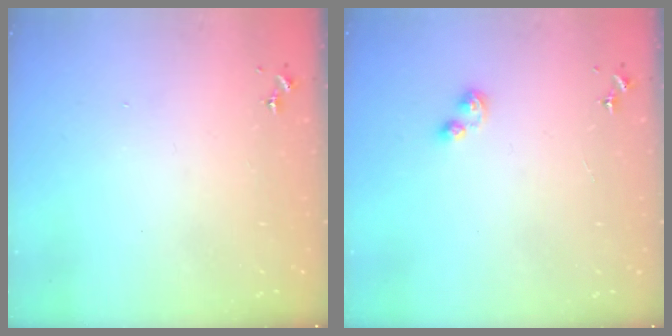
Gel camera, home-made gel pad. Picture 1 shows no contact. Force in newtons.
{"total": 4.8, "press": 4.8, "slide": 0.5}